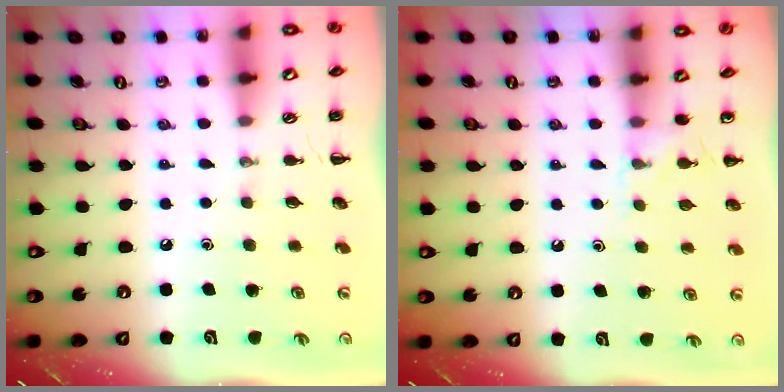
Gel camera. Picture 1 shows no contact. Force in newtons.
{"total": 5.9, "press": 5.6, "slide": 1.8}